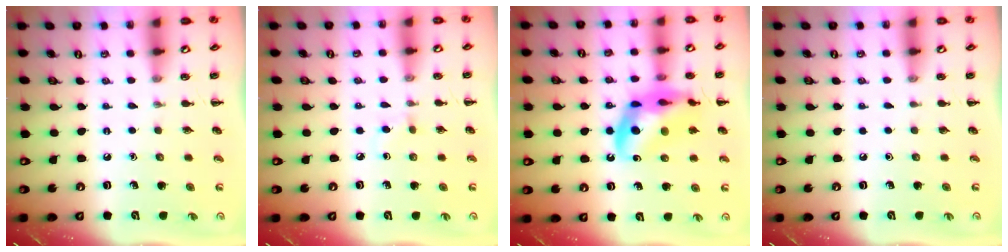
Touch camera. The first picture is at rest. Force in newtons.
{"total": 2.7, "press": 2.5, "slide": 0.9}
{"total": 16.3, "press": 15.9, "slide": 3.5}
{"total": 0.0}